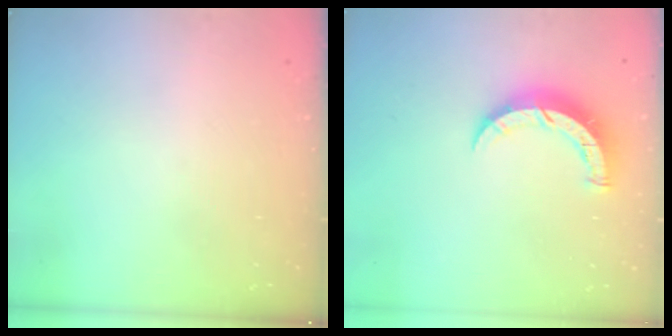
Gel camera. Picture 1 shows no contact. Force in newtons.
{"total": 9.0, "press": 9.0, "slide": 0.7}